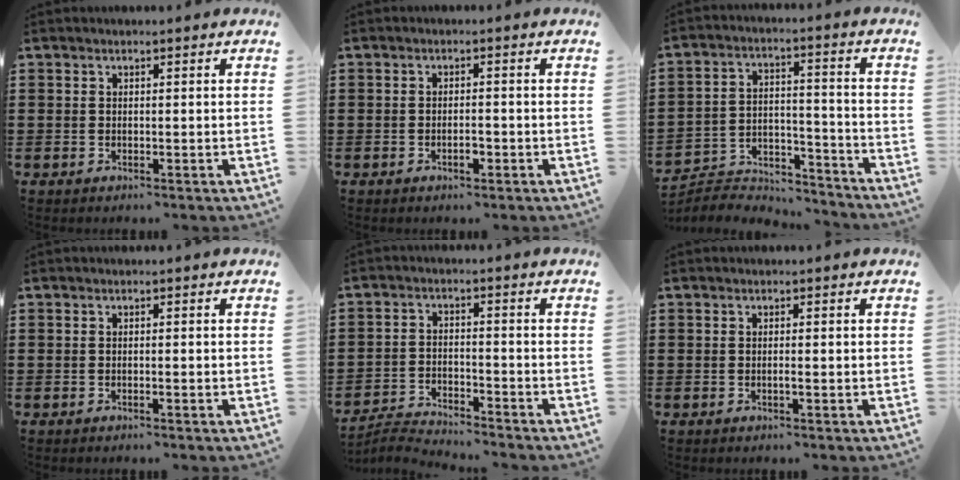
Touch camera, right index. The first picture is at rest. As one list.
[{"total": 2.1, "force": [-0.9, 0.7, 1.7], "torque": [-0.032, 0.001, -0.017]}, {"total": 5.4, "force": [-5.2, 1.4, 0.7], "torque": [-0.018, 0.011, -0.106]}, {"total": 0.5, "force": [-0.2, 0.0, 0.5], "torque": [-0.007, -0.003, -0.004]}, {"total": 3.9, "force": [-3.9, 0.1, 0.2], "torque": [-0.017, 0.000, -0.086]}, {"total": 0.9, "force": [-0.2, -0.1, 0.9], "torque": [-0.015, -0.005, -0.004]}]